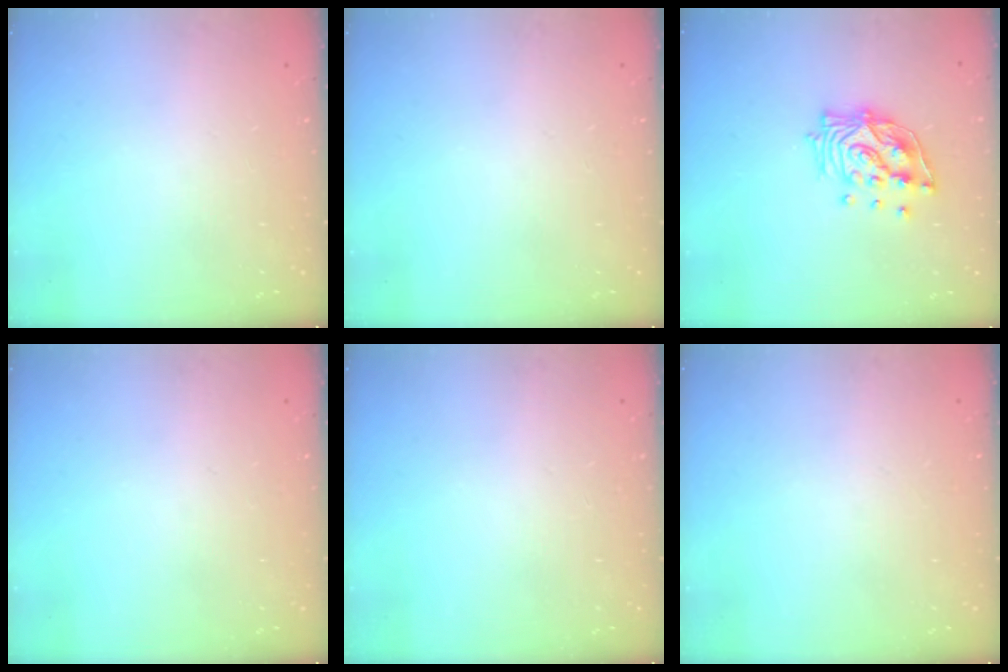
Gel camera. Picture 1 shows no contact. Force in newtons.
{"total": 0.0}
{"total": 14.2, "press": 14.1, "slide": 1.9}
{"total": 0.0}
{"total": 0.0}
{"total": 0.0}